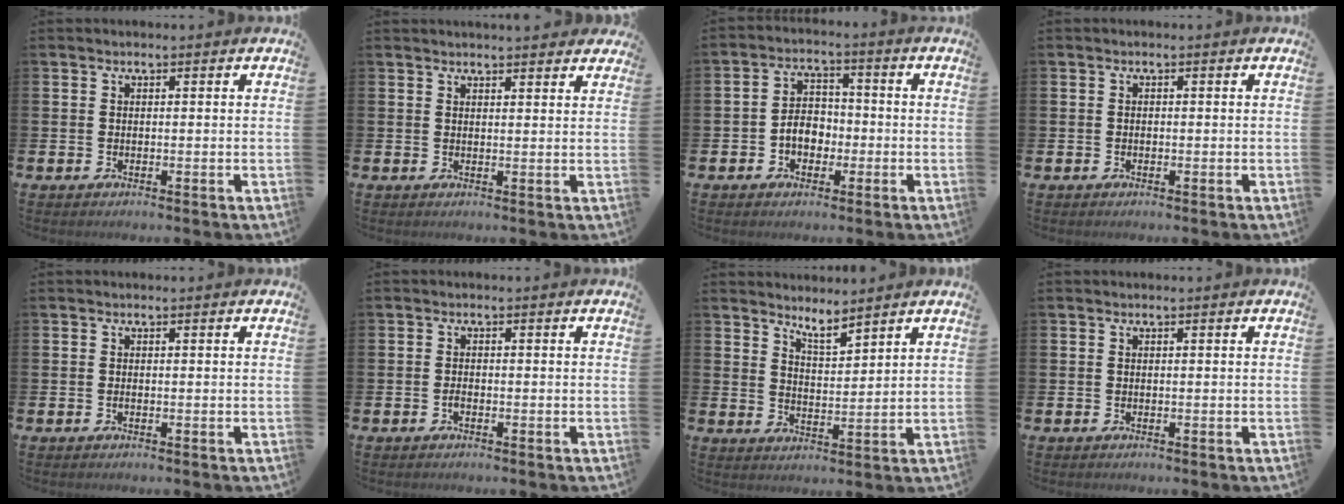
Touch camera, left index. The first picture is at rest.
{"total": 2.2, "force": [2.2, 0.1, 0.0], "torque": [-0.001, -0.009, 0.040]}
{"total": 4.3, "force": [-1.3, 3.3, 2.4], "torque": [-0.043, 0.009, -0.030]}
{"total": 0.5, "force": [-0.3, 0.4, 0.1], "torque": [-0.011, 0.006, -0.006]}
{"total": 0.0}
{"total": 1.0, "force": [-0.5, 0.4, 0.7], "torque": [-0.014, -0.002, -0.009]}
{"total": 4.6, "force": [4.6, 0.3, 0.7], "torque": [-0.019, -0.025, 0.081]}
{"total": 0.0}